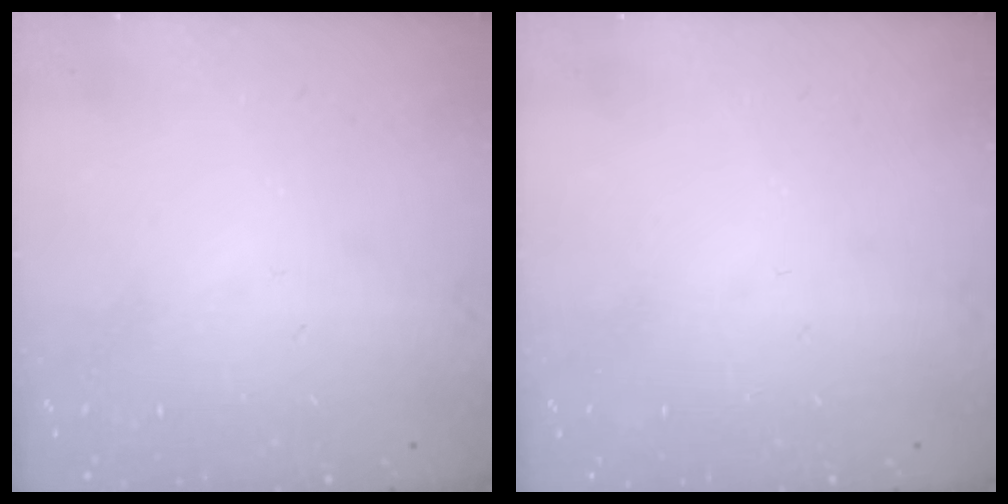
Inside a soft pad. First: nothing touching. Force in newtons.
{"total": 0.0}